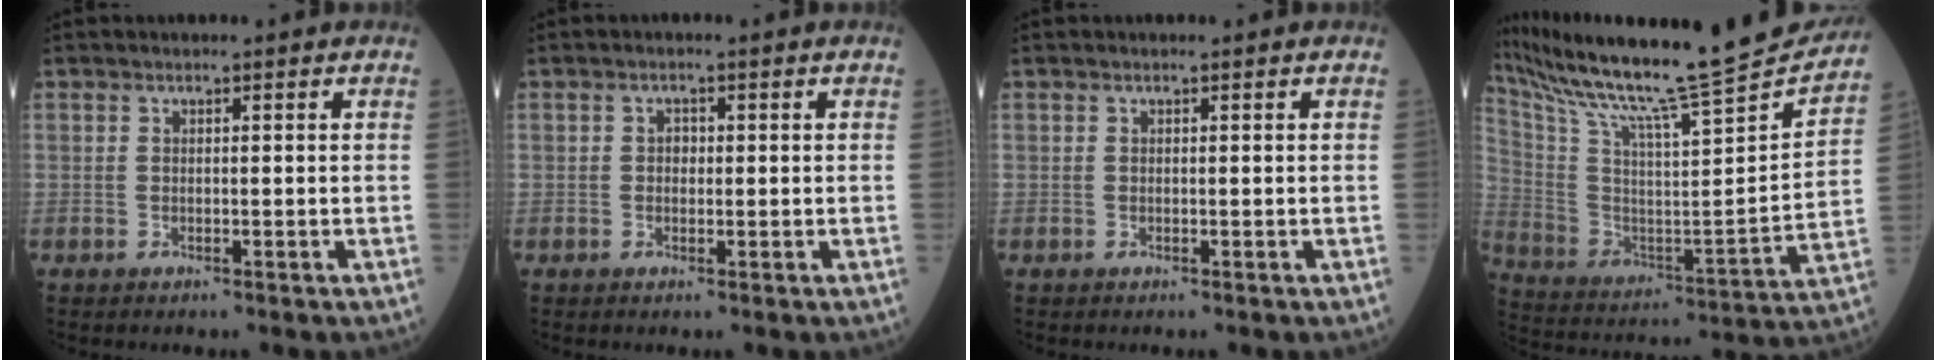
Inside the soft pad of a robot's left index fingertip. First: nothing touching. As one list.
[{"total": 1.3, "force": [0.1, 0.9, 0.8], "torque": [-0.013, 0.003, 0.000]}, {"total": 0.0}, {"total": 27.3, "force": [24.6, -0.2, 11.9], "torque": [-0.226, -0.071, 0.374]}]